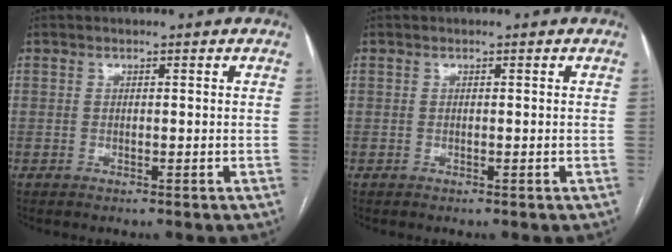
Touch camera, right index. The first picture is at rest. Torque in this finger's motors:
{"motor_torque": [0.00, 0.00, 0.00, 0.00]}